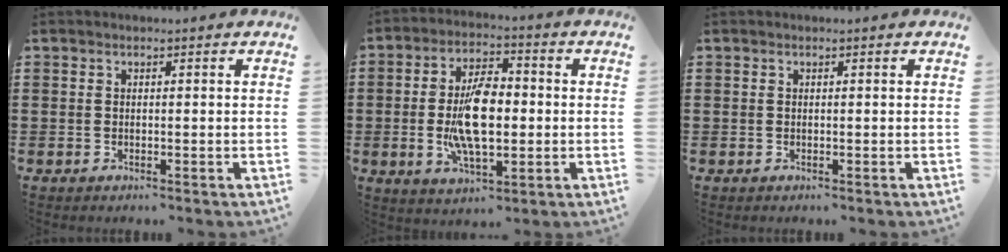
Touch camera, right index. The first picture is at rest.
{"total": 10.5, "force": [-0.8, 5.0, 9.2], "torque": [-0.187, 0.000, -0.021]}
{"total": 0.0}